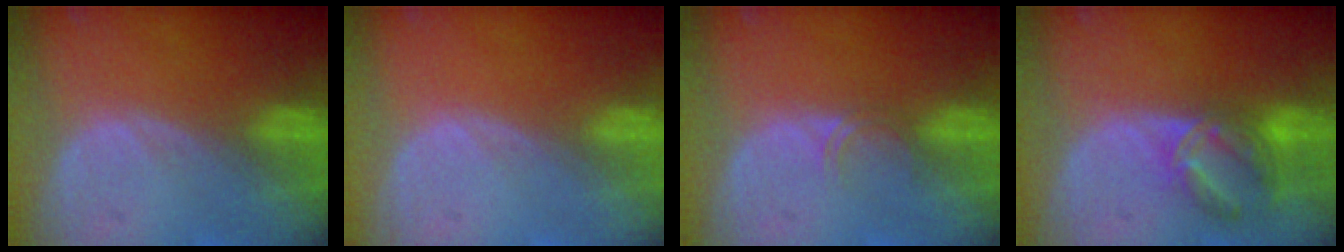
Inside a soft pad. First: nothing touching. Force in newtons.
{"total": 0.0}
{"total": 1.7, "press": 1.4, "slide": 1.0}
{"total": 7.3, "press": 6.3, "slide": 3.7}